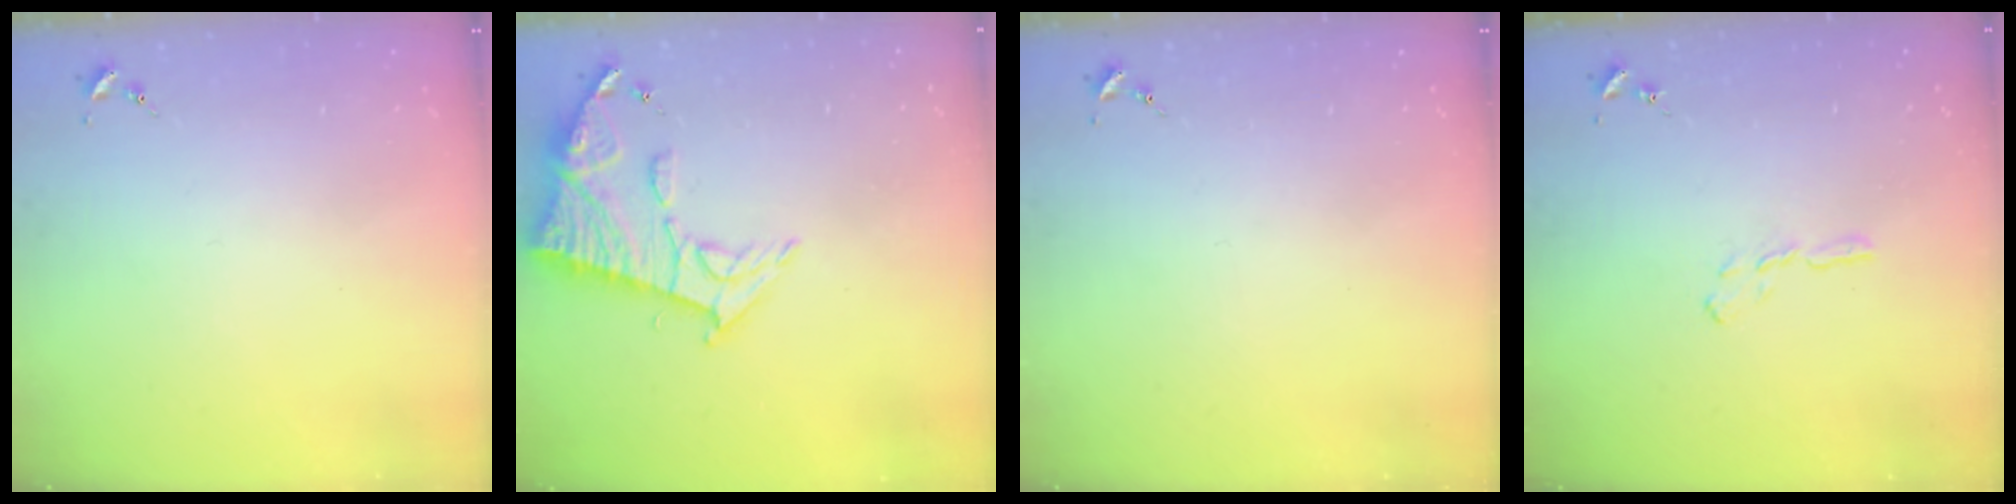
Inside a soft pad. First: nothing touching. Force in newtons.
{"total": 13.0, "press": 12.9, "slide": 1.4}
{"total": 0.0}
{"total": 3.9, "press": 3.9, "slide": 0.4}